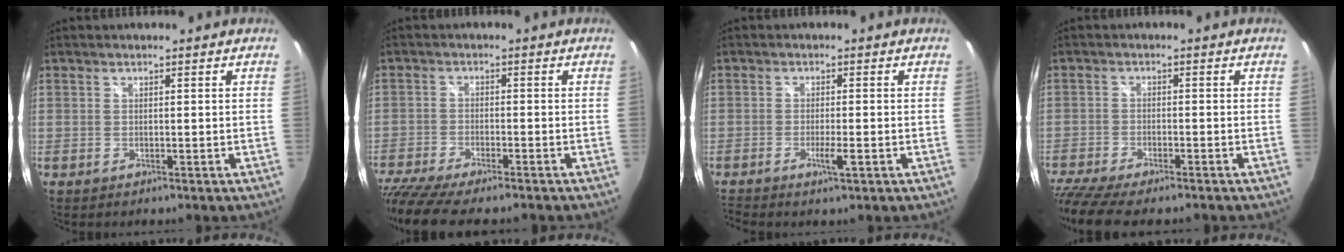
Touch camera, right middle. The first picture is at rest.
{"total": 12.4, "force": [-10.6, 1.6, 6.3], "torque": [-0.149, -0.050, -0.182]}
{"total": 3.2, "force": [-1.8, 0.0, 2.7], "torque": [-0.059, -0.006, -0.034]}
{"total": 10.4, "force": [-8.8, 1.6, 5.2], "torque": [-0.133, -0.043, -0.152]}